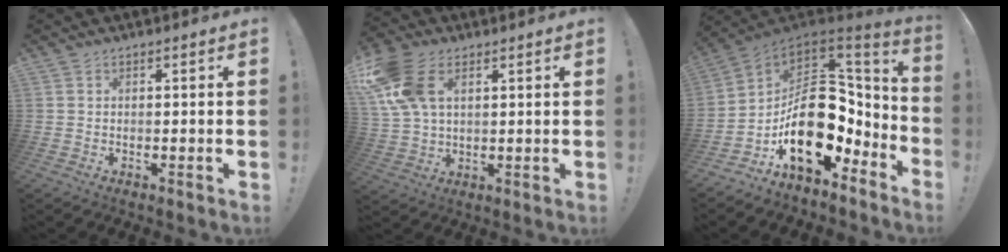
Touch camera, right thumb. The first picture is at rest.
{"total": 15.0, "force": [5.6, 9.6, 10.0], "torque": [-0.208, -0.009, 0.108]}
{"total": 25.0, "force": [-3.0, 16.4, 18.6], "torque": [-0.294, 0.013, -0.017]}